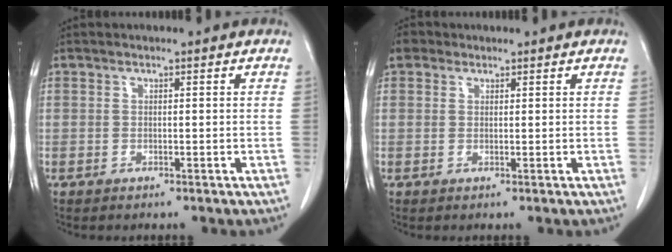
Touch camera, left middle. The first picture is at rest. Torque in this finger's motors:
{"motor_torque": [0.29, -0.29, 0.87, 0.13]}